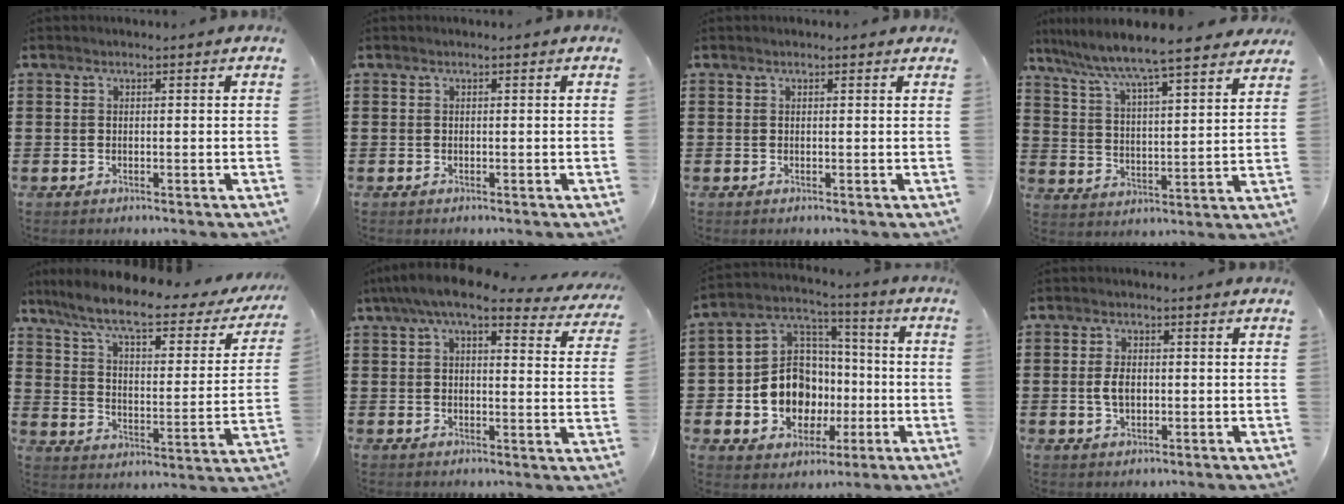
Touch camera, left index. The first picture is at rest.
{"total": 0.0}
{"total": 0.0}
{"total": 6.1, "force": [5.7, -0.3, 2.2], "torque": [-0.071, -0.041, 0.091]}
{"total": 8.1, "force": [6.3, 1.1, 5.0], "torque": [-0.121, -0.034, 0.103]}
{"total": 7.9, "force": [6.2, 1.4, 4.6], "torque": [-0.109, -0.013, 0.111]}
{"total": 11.2, "force": [-2.9, 9.8, 4.5], "torque": [-0.110, 0.014, -0.050]}
{"total": 3.3, "force": [0.0, 1.9, 2.7], "torque": [-0.062, 0.004, -0.003]}